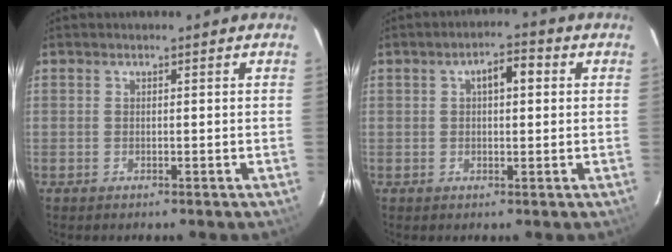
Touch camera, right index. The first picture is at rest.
{"total": 4.4, "force": [1.1, 2.0, 3.8], "torque": [-0.059, 0.015, 0.019]}